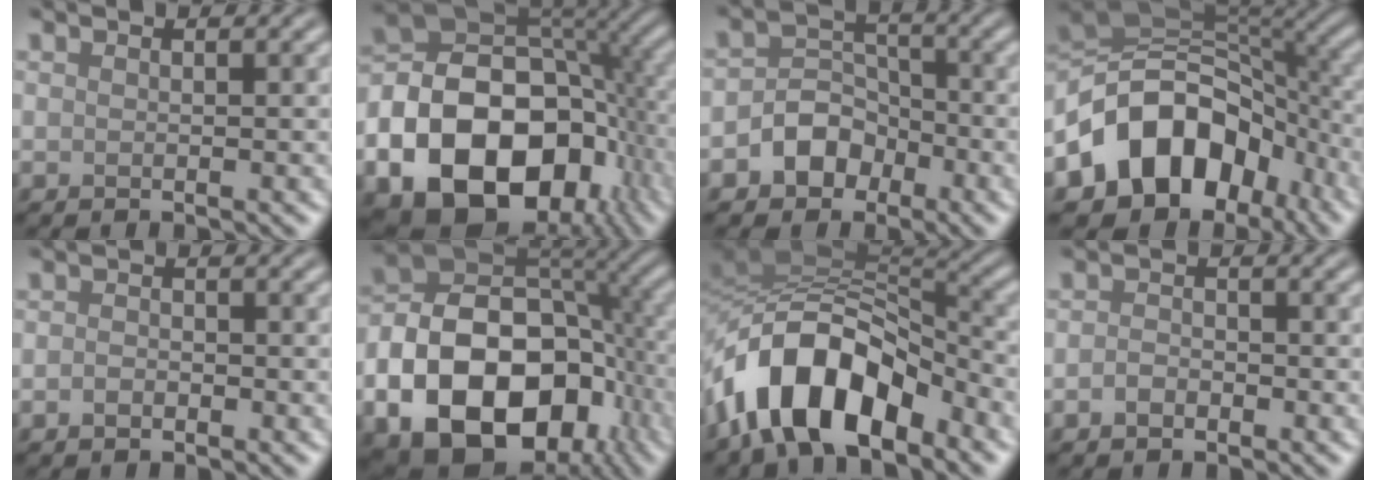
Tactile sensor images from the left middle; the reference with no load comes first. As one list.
[{"total": 19.7, "force": [-6.8, 14.0, 12.1], "torque": [-0.211, -0.019, -0.115]}, {"total": 3.9, "force": [-1.9, 3.0, 1.6], "torque": [-0.018, 0.006, -0.035]}, {"total": 11.8, "force": [-5.3, 8.5, 6.3], "torque": [-0.098, 0.020, -0.112]}, {"total": 1.1, "force": [-0.5, 0.7, 0.6], "torque": [-0.013, -0.001, -0.013]}, {"total": 17.0, "force": [-5.8, 11.6, 11.0], "torque": [-0.188, -0.019, -0.097]}, {"total": 10.9, "force": [-5.9, 5.2, 7.5], "torque": [-0.120, 0.017, -0.115]}, {"total": 1.4, "force": [-0.8, 1.0, 0.8], "torque": [-0.015, 0.002, -0.018]}]